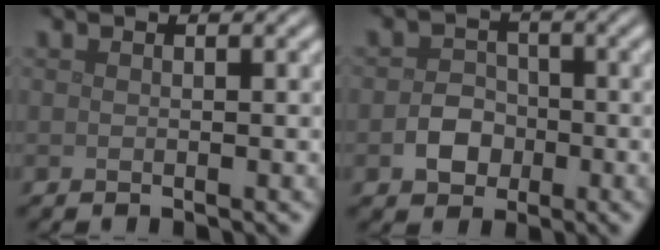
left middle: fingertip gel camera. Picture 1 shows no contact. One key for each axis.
{"total": 2.8, "fx": -1.0, "fy": 2.3, "fz": 1.2, "tx": -0.014, "ty": 0.002, "tz": -0.021}